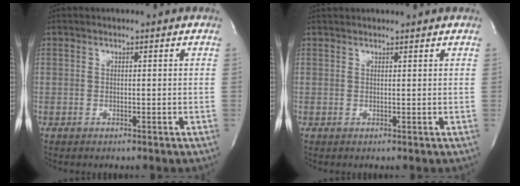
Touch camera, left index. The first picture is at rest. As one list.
[{"total": 3.9, "force": [3.7, 0.0, 1.2], "torque": [-0.018, 0.025, 0.048]}]